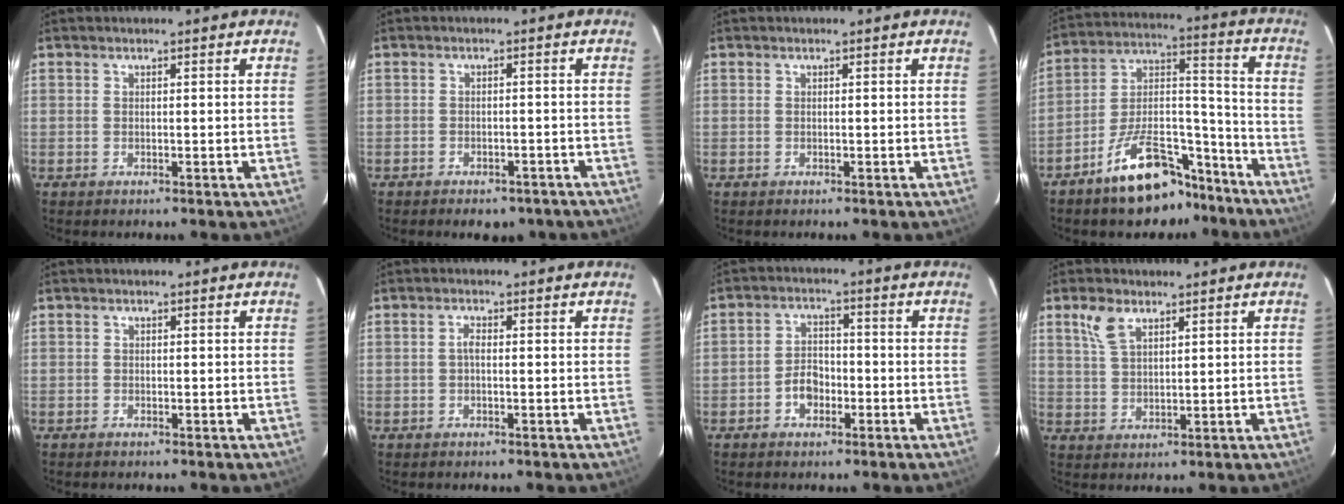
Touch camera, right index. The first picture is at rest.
{"total": 7.9, "force": [-6.2, 3.8, 3.0], "torque": [-0.064, 0.000, -0.067]}
{"total": 0.0}
{"total": 16.6, "force": [-12.3, 7.2, 8.5], "torque": [-0.151, 0.049, -0.181]}
{"total": 0.7, "force": [-0.5, 0.5, -0.1], "torque": [-0.002, 0.002, -0.010]}
{"total": 1.2, "force": [-0.2, 0.5, 1.1], "torque": [-0.021, 0.006, -0.006]}
{"total": 4.5, "force": [-2.1, 3.3, 2.4], "torque": [-0.046, 0.013, -0.033]}
{"total": 5.1, "force": [3.0, 2.5, 3.2], "torque": [-0.068, 0.010, 0.063]}